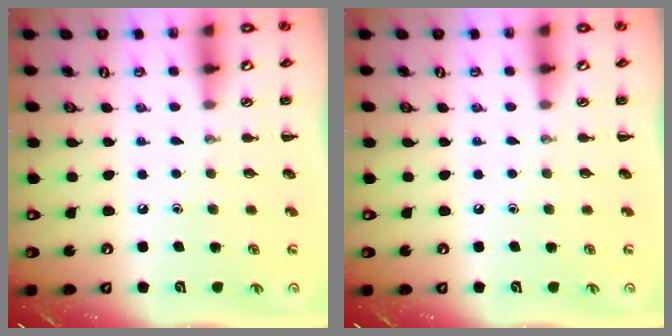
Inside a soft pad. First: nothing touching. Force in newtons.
{"total": 0.0}